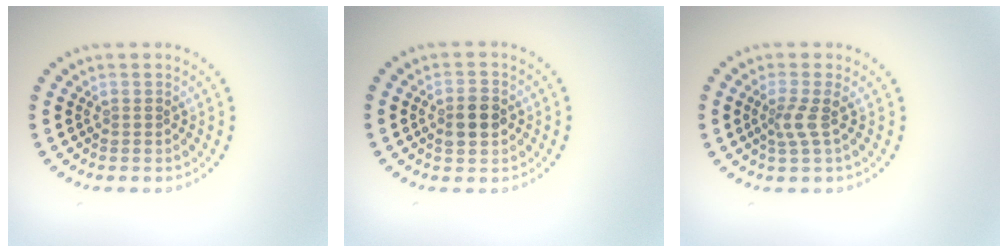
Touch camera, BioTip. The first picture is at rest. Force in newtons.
{"total": 3.0, "press": 3.0, "slide": 0.1}
{"total": 1.9, "press": 1.4, "slide": 1.3}